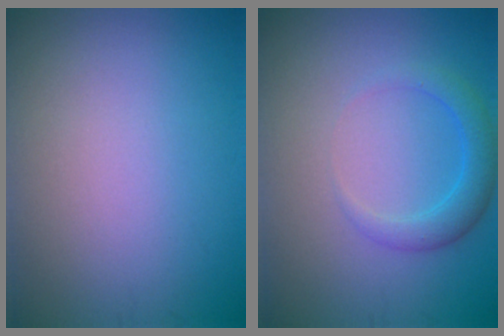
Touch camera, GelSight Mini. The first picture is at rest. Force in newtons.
{"total": 2.6, "press": 2.6, "slide": 0.2}